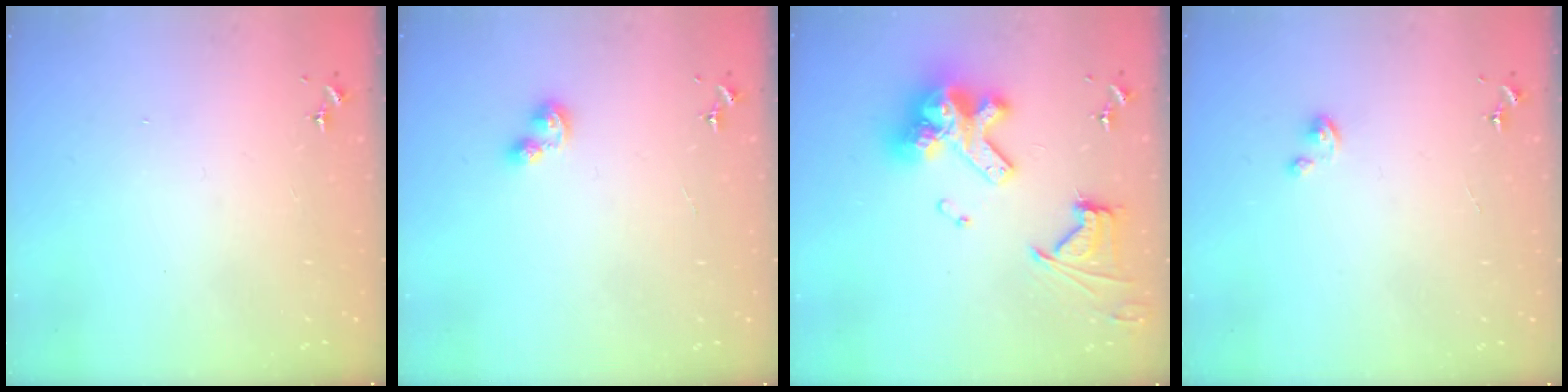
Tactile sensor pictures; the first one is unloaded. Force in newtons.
{"total": 3.7, "press": 3.7, "slide": 0.6}
{"total": 20.0, "press": 19.9, "slide": 2.4}
{"total": 1.4, "press": 1.4, "slide": 0.1}